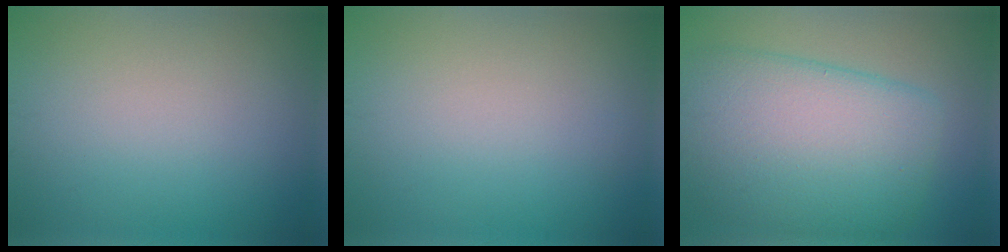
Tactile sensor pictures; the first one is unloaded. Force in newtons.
{"total": 0.0}
{"total": 10.3, "press": 10.3, "slide": 0.3}